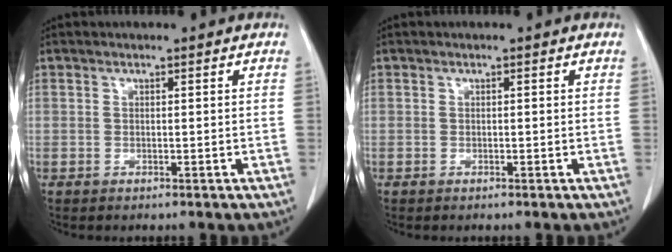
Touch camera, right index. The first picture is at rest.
{"total": 0.0}